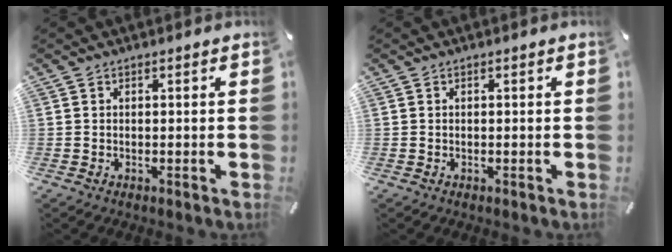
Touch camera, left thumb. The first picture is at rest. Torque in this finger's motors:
{"motor_torque": [-0.05, -0.04, -0.02, 0.02, 0.00]}